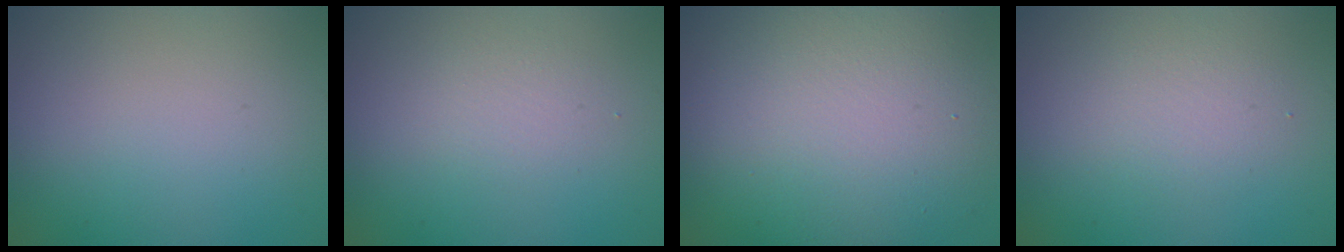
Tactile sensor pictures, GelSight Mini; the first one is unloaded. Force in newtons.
{"total": 1.4, "press": 1.4, "slide": 0.1}
{"total": 12.9, "press": 12.9, "slide": 1.1}
{"total": 2.2, "press": 2.2, "slide": 0.1}